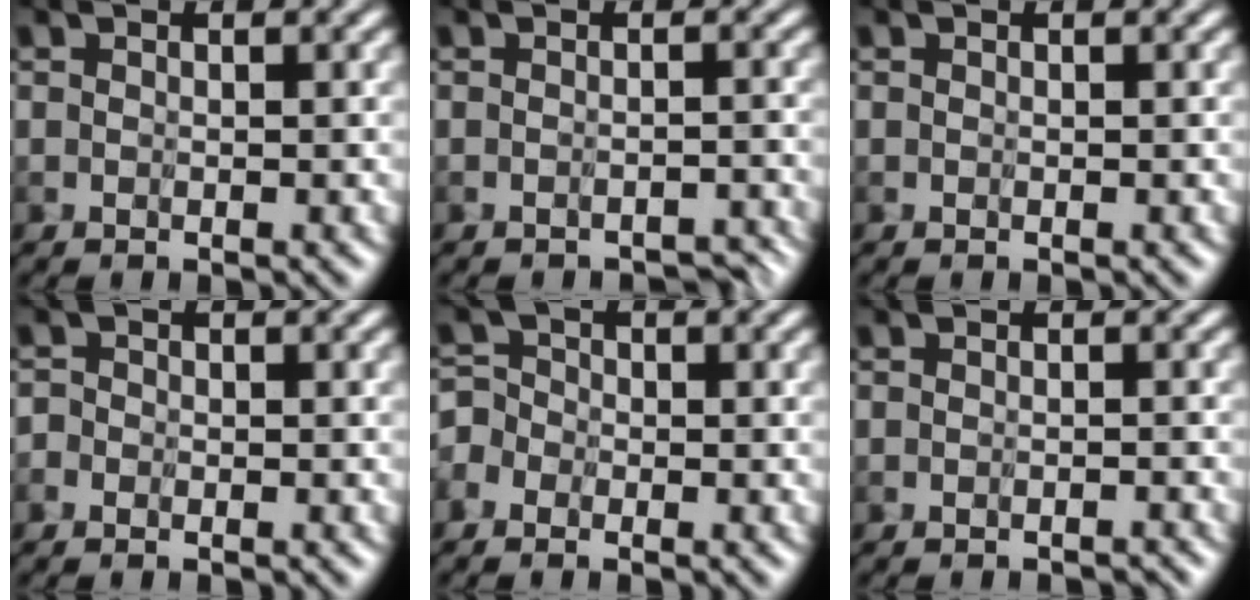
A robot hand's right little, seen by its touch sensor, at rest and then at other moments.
{"total": 2.8, "force": [-2.3, -0.5, -1.5], "torque": [0.048, 0.006, -0.036]}
{"total": 0.0}
{"total": 1.8, "force": [-1.5, 1.1, -0.4], "torque": [0.011, 0.014, -0.040]}
{"total": 2.4, "force": [-1.9, 1.4, -0.2], "torque": [0.009, 0.016, -0.051]}
{"total": 1.3, "force": [-1.1, -0.4, -0.6], "torque": [0.023, 0.011, -0.019]}